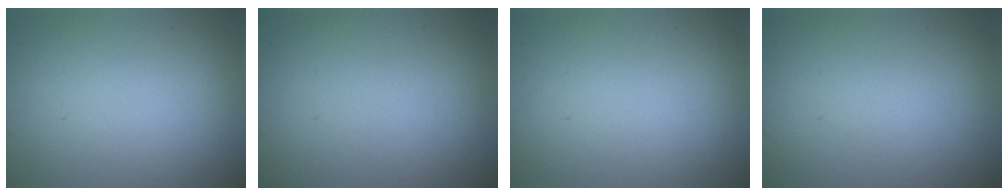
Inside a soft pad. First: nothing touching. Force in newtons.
{"total": 0.0}
{"total": 0.0}
{"total": 0.0}